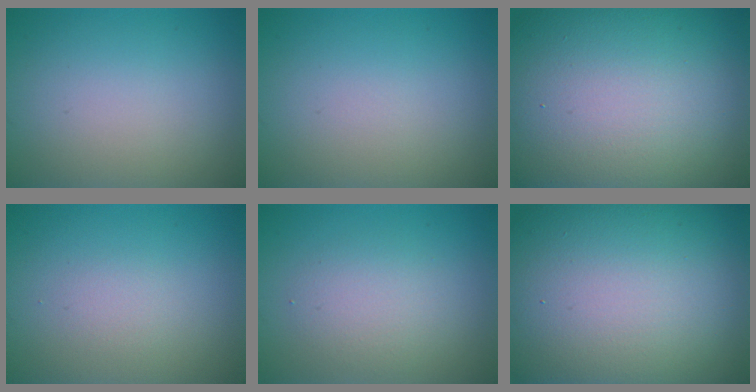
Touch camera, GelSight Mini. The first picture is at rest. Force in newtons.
{"total": 0.0}
{"total": 23.8, "press": 23.8, "slide": 0.7}
{"total": 1.1, "press": 1.1, "slide": 0.1}
{"total": 2.6, "press": 2.6, "slide": 0.2}
{"total": 23.8, "press": 23.8, "slide": 0.7}